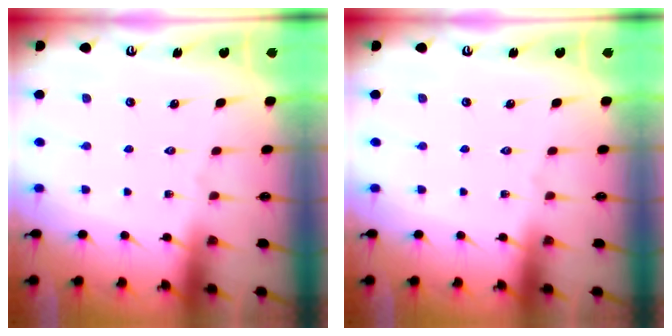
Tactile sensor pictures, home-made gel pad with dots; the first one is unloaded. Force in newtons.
{"total": 0.0}